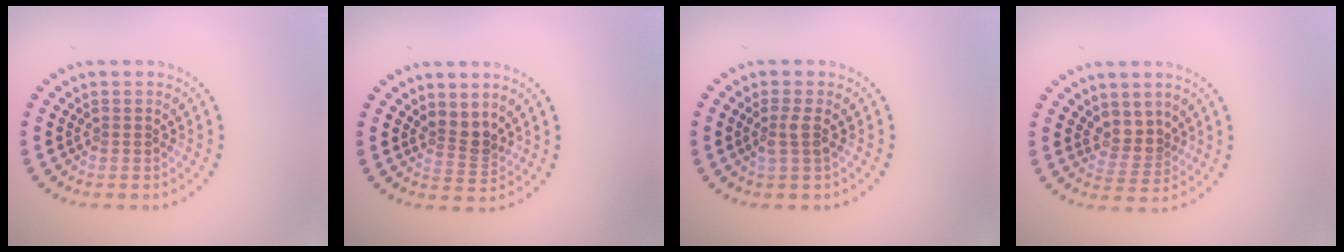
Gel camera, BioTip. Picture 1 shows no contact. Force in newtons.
{"total": 2.4, "press": 1.9, "slide": 1.5}
{"total": 1.6, "press": 1.4, "slide": 0.8}
{"total": 2.5, "press": 2.0, "slide": 1.5}